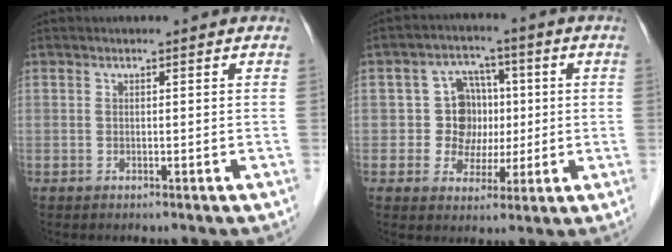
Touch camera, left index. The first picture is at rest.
{"total": 7.0, "force": [0.1, 6.7, 2.2], "torque": [-0.035, 0.024, 0.003]}